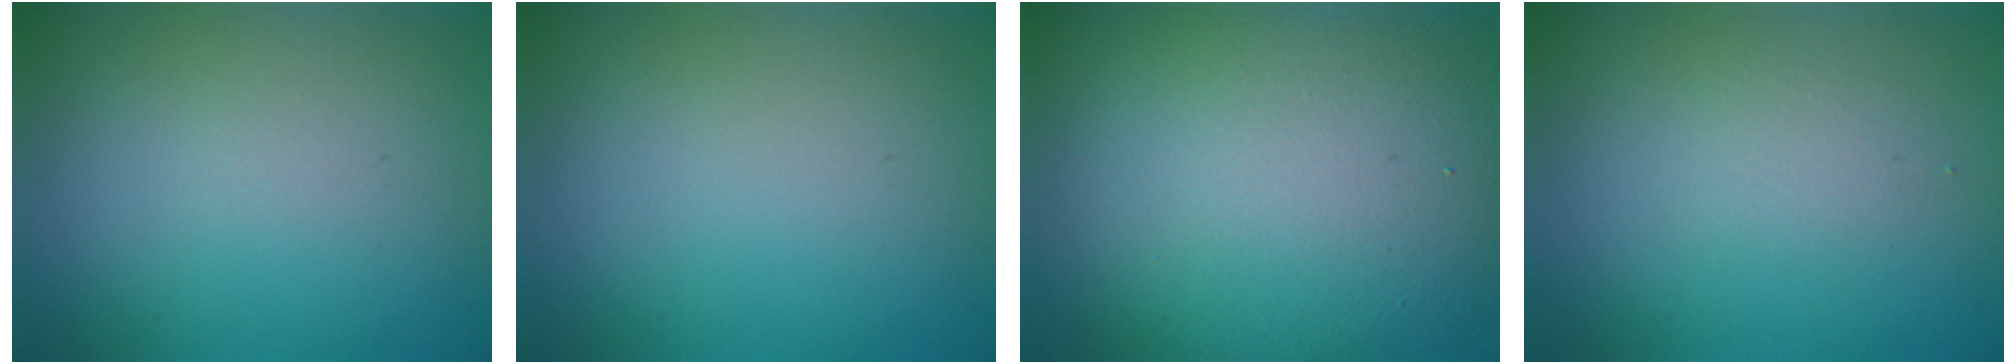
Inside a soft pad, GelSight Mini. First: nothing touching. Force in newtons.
{"total": 0.0}
{"total": 16.4, "press": 16.4, "slide": 0.7}
{"total": 1.2, "press": 1.2, "slide": 0.0}